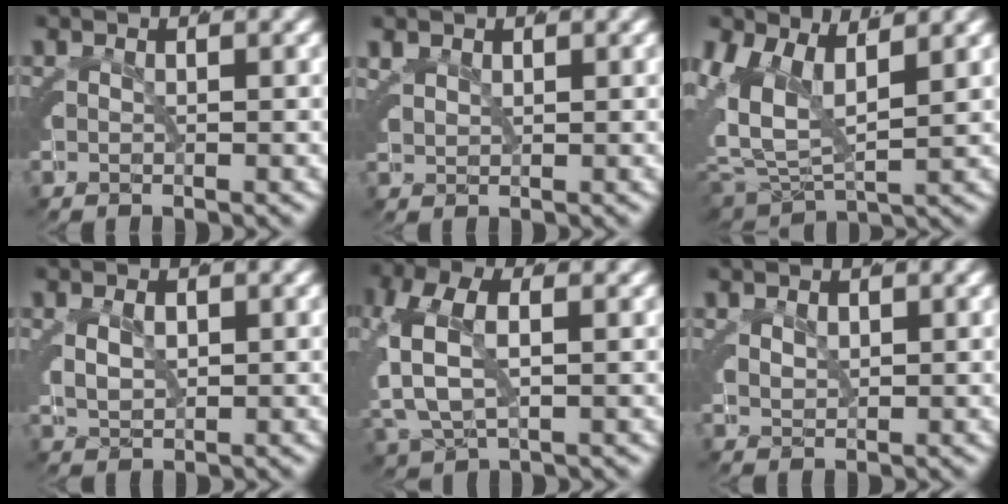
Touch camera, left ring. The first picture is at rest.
{"total": 3.0, "force": [1.2, 2.5, 0.9], "torque": [-0.036, -0.010, 0.022]}
{"total": 7.5, "force": [1.3, 5.9, 4.4], "torque": [-0.111, -0.006, 0.014]}
{"total": 2.4, "force": [-0.1, 2.2, 1.0], "torque": [-0.029, -0.008, -0.002]}
{"total": 4.2, "force": [-0.4, 3.2, 2.7], "torque": [-0.095, -0.017, 0.002]}
{"total": 1.4, "force": [0.3, 1.3, 0.4], "torque": [-0.012, -0.007, 0.007]}